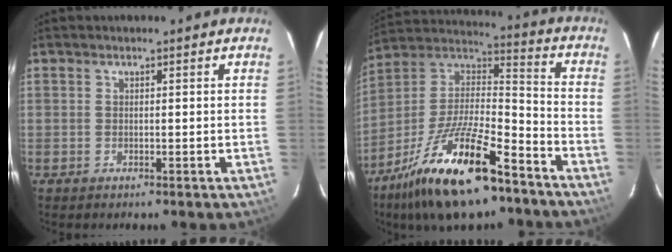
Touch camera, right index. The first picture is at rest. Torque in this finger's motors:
{"motor_torque": [1.72, -0.42, 1.05, 0.21]}